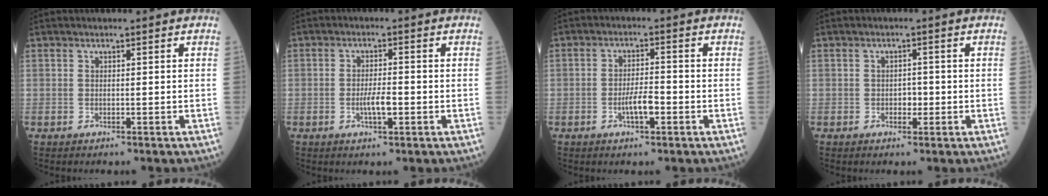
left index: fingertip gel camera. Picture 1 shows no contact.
{"total": 3.5, "force": [-1.2, 0.8, 3.2], "torque": [-0.063, -0.003, -0.021]}
{"total": 4.1, "force": [-1.7, 0.9, 3.6], "torque": [-0.068, -0.001, -0.033]}
{"total": 1.9, "force": [-0.7, 1.2, 1.3], "torque": [-0.016, 0.001, -0.010]}